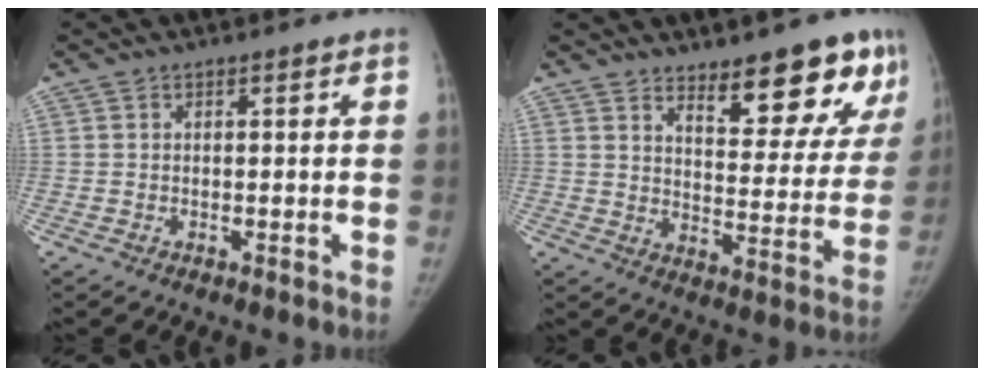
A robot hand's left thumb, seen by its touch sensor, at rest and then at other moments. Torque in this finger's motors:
{"motor_torque": [0.96, 1.04, -0.03, -0.16, 0.03]}